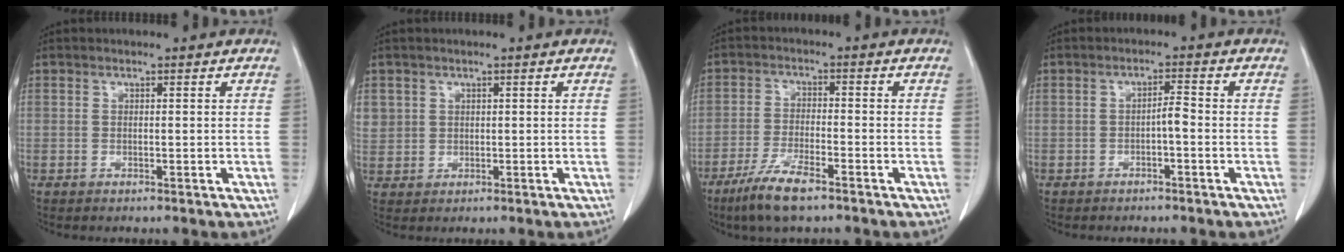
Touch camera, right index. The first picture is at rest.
{"total": 4.1, "force": [1.6, 3.7, 0.8], "torque": [-0.020, 0.011, 0.041]}
{"total": 7.4, "force": [-5.1, 1.2, 5.2], "torque": [-0.107, -0.014, -0.093]}
{"total": 2.1, "force": [-0.7, 0.3, 1.9], "torque": [-0.029, 0.004, -0.013]}